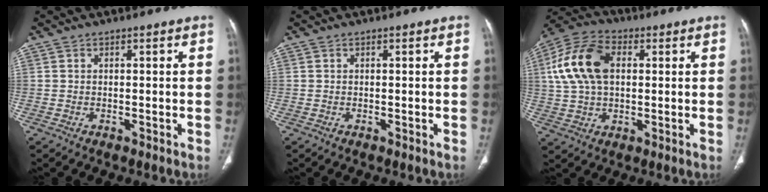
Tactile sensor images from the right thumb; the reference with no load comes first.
{"total": 0.0}
{"total": 14.2, "force": [2.8, 9.0, 10.6], "torque": [-0.211, 0.021, 0.048]}